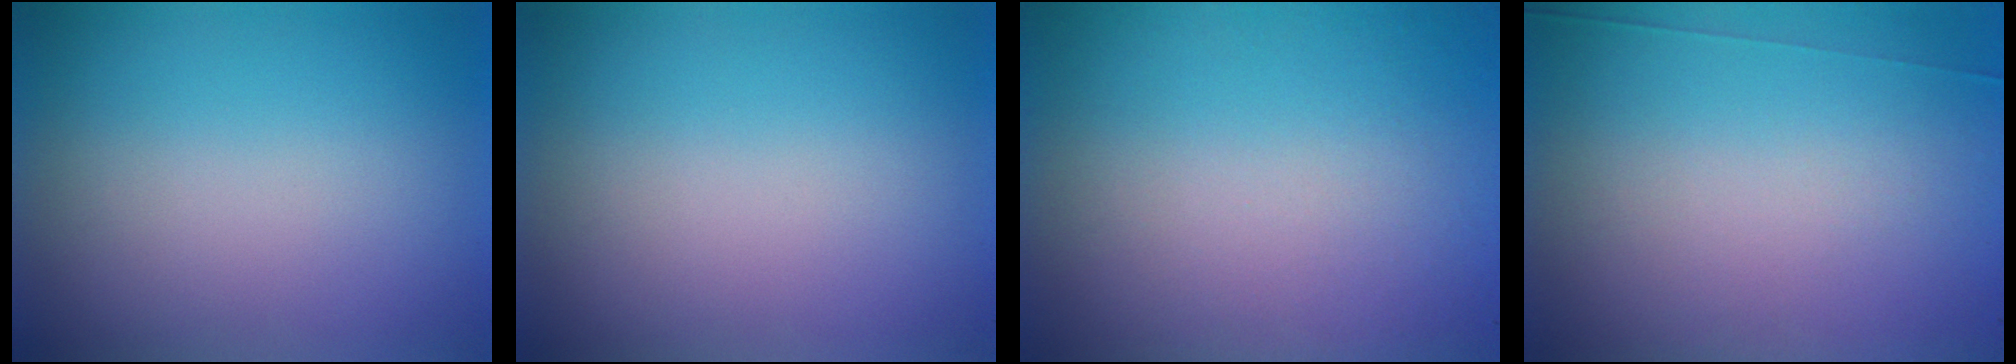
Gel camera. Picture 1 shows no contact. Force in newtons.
{"total": 0.0}
{"total": 9.2}
{"total": 7.1}